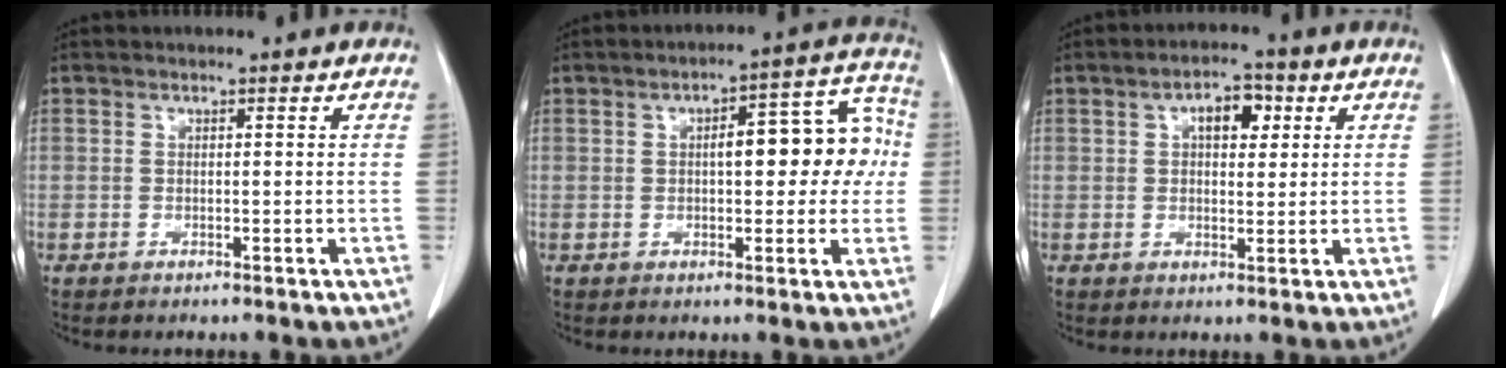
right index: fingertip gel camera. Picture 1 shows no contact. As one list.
[{"total": 12.3, "force": [0.9, 4.6, 11.3], "torque": [-0.146, 0.046, 0.018]}, {"total": 5.8, "force": [1.9, 2.9, 4.6], "torque": [-0.078, 0.016, 0.032]}]